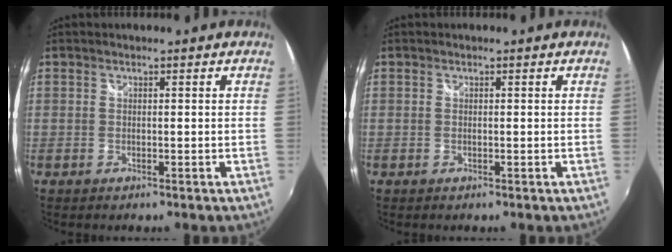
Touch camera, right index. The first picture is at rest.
{"total": 0.0}